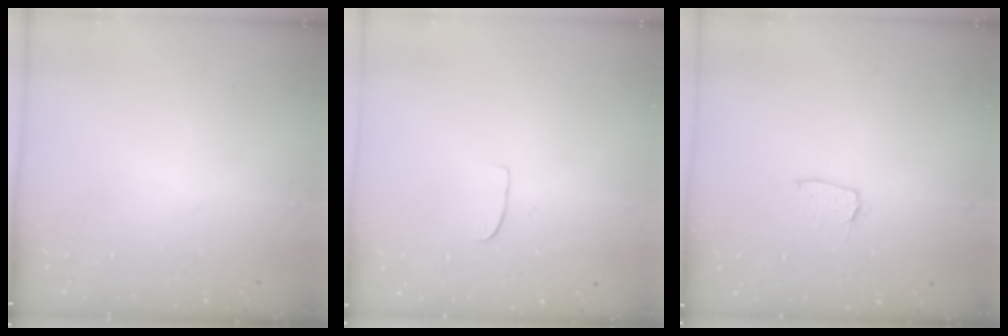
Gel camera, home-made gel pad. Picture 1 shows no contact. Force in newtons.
{"total": 5.0, "press": 4.9, "slide": 0.5}
{"total": 3.7, "press": 3.7, "slide": 0.3}